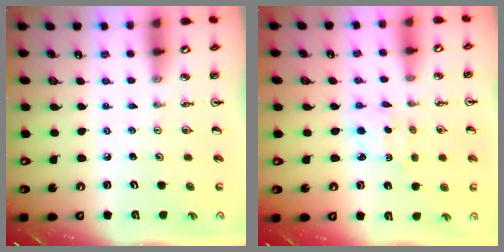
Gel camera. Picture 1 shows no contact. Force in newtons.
{"total": 2.3, "press": 2.3, "slide": 0.6}